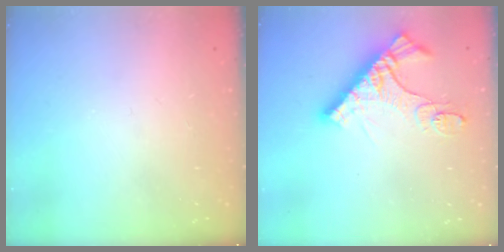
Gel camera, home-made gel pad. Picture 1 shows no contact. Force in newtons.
{"total": 12.3, "press": 12.2, "slide": 1.2}